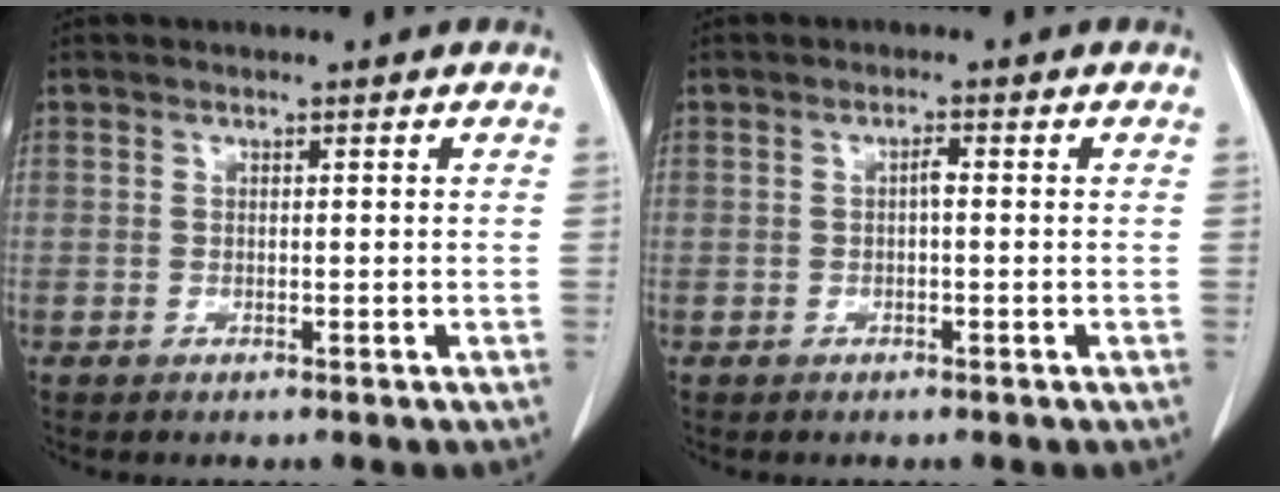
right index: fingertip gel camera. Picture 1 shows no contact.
{"total": 1.1, "force": [-0.1, 0.3, 1.1], "torque": [-0.019, 0.003, -0.002]}